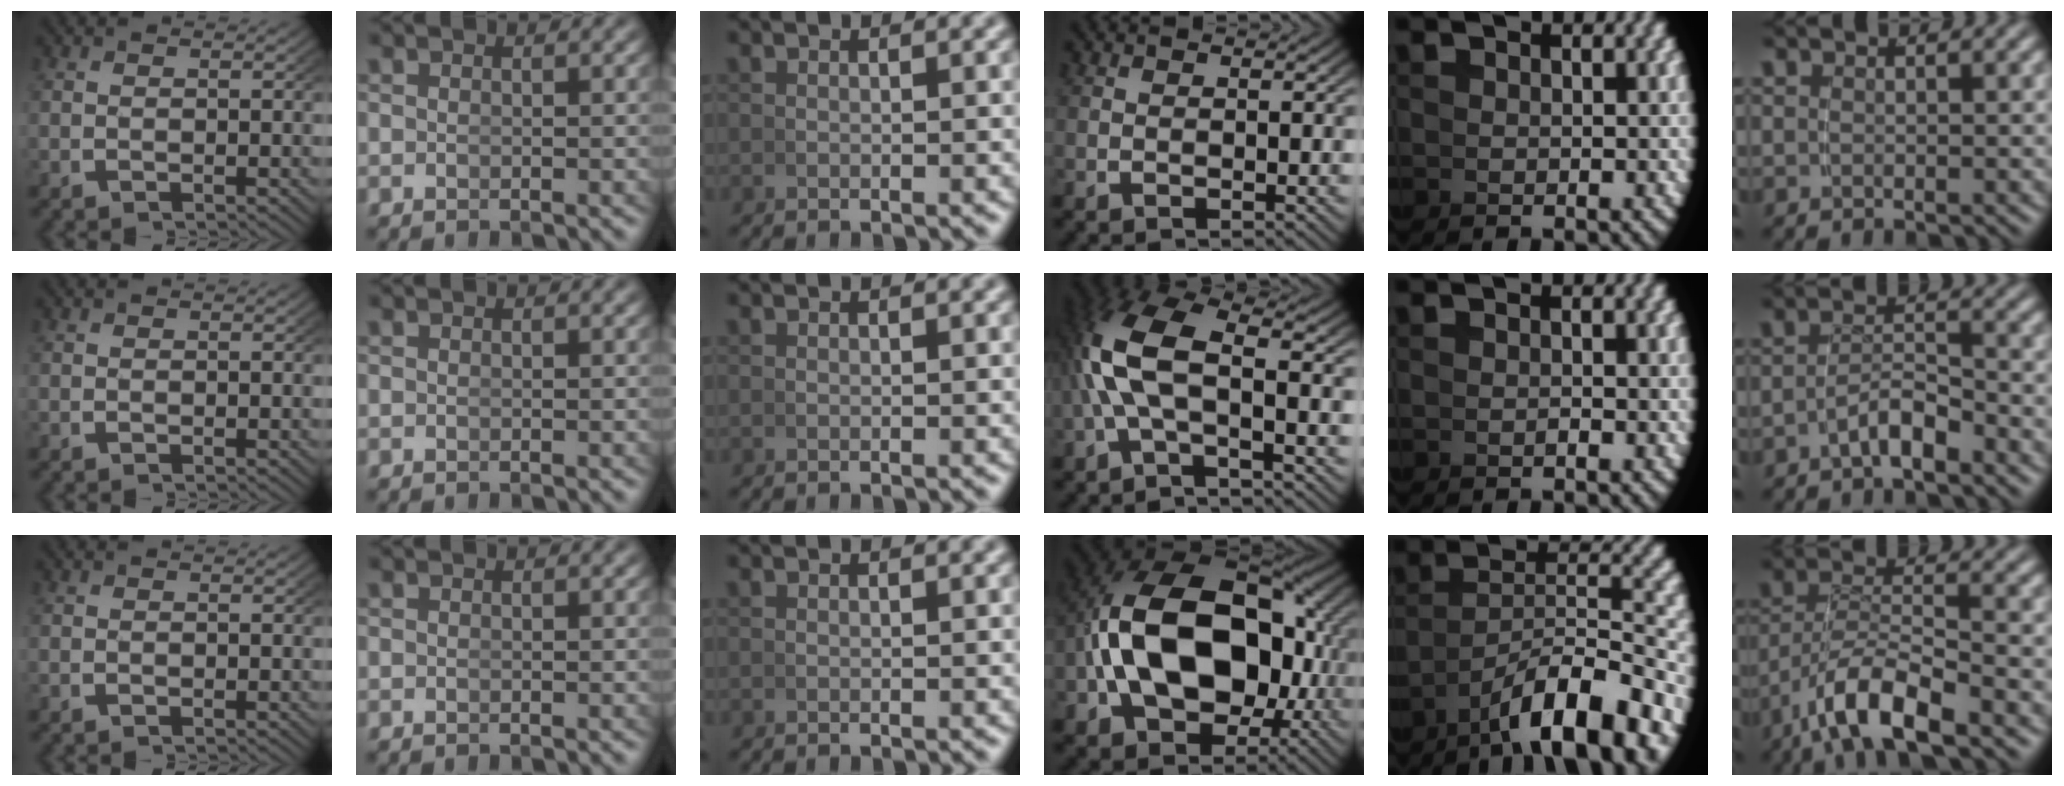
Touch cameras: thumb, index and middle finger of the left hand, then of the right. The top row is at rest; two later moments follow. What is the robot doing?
{"motion": "grasp_and_lifting", "object": "photo album"}